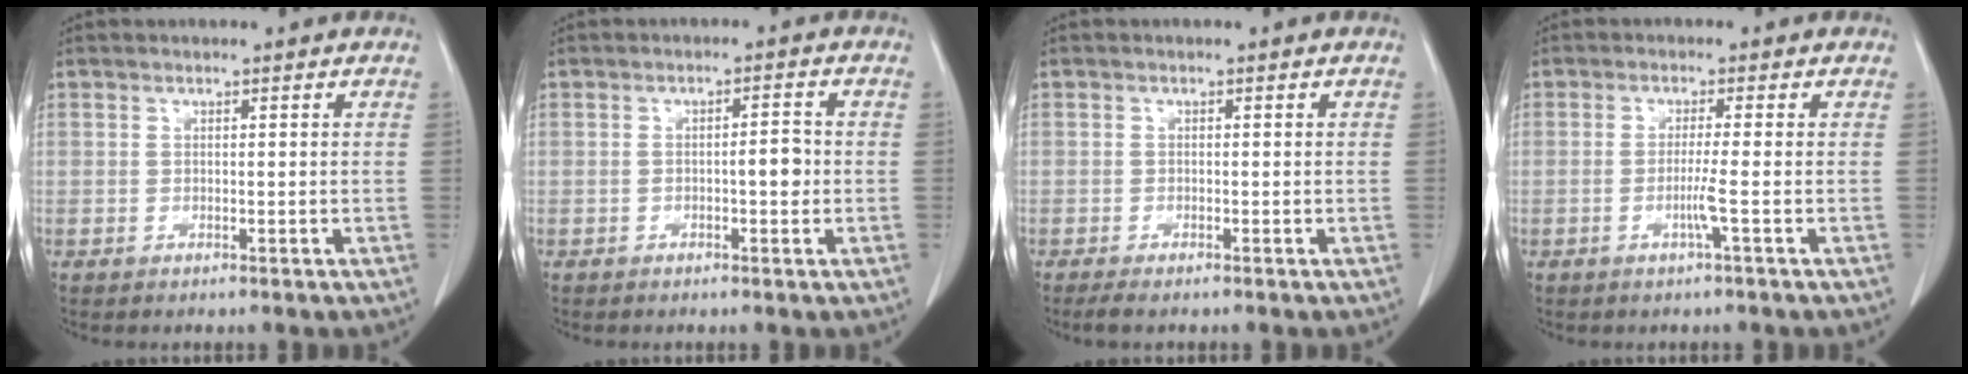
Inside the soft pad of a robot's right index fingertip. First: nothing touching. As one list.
[{"total": 2.6, "force": [-0.6, 0.7, 2.5], "torque": [-0.035, 0.005, -0.010]}, {"total": 1.7, "force": [-1.3, 0.2, 1.0], "torque": [-0.024, -0.006, -0.024]}, {"total": 2.7, "force": [-0.9, -0.8, 2.4], "torque": [-0.048, -0.004, -0.019]}]